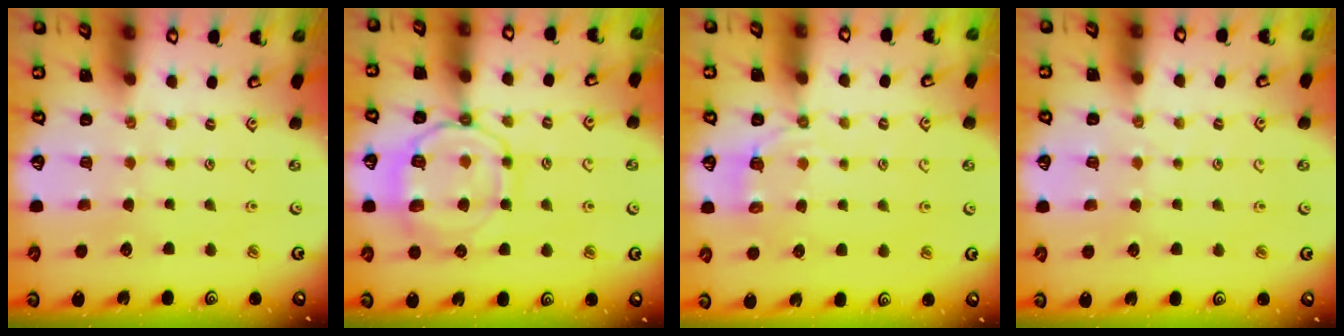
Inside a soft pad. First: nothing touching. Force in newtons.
{"total": 12.3, "press": 12.2, "slide": 1.3}
{"total": 4.5, "press": 4.1, "slide": 2.0}
{"total": 2.5, "press": 2.4, "slide": 0.4}